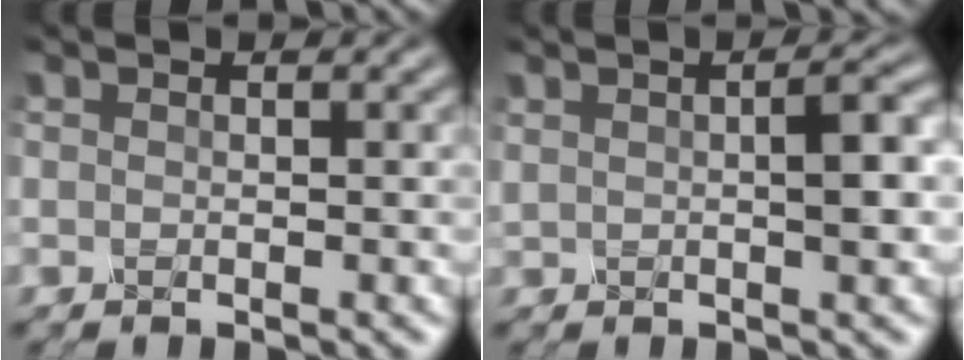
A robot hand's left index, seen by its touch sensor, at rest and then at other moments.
{"total": 3.1, "force": [0.5, 0.7, 2.9], "torque": [-0.052, 0.011, 0.010]}